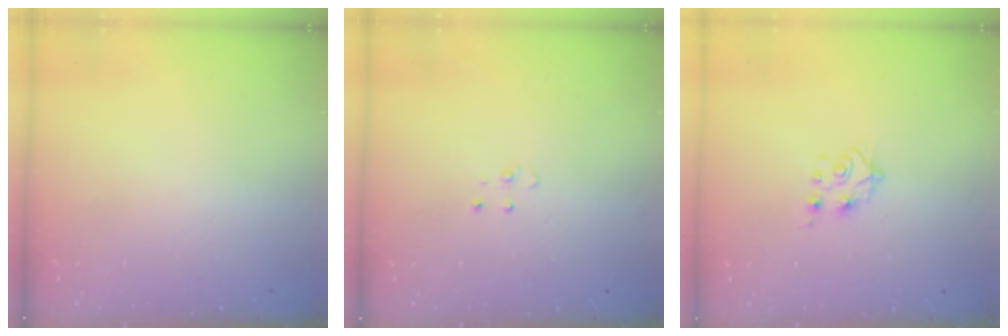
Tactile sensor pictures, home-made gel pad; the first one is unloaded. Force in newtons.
{"total": 3.8, "press": 3.8, "slide": 0.3}
{"total": 7.6, "press": 7.5, "slide": 0.7}